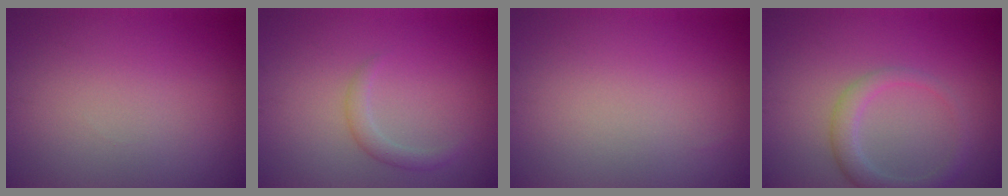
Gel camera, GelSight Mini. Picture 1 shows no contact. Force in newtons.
{"total": 1.5, "press": 1.5, "slide": 0.1}
{"total": 0.0}
{"total": 2.5, "press": 2.5, "slide": 0.2}